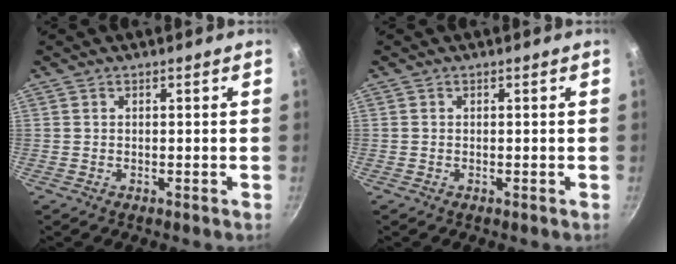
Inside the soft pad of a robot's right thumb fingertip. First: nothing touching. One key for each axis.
{"total": 0.0}